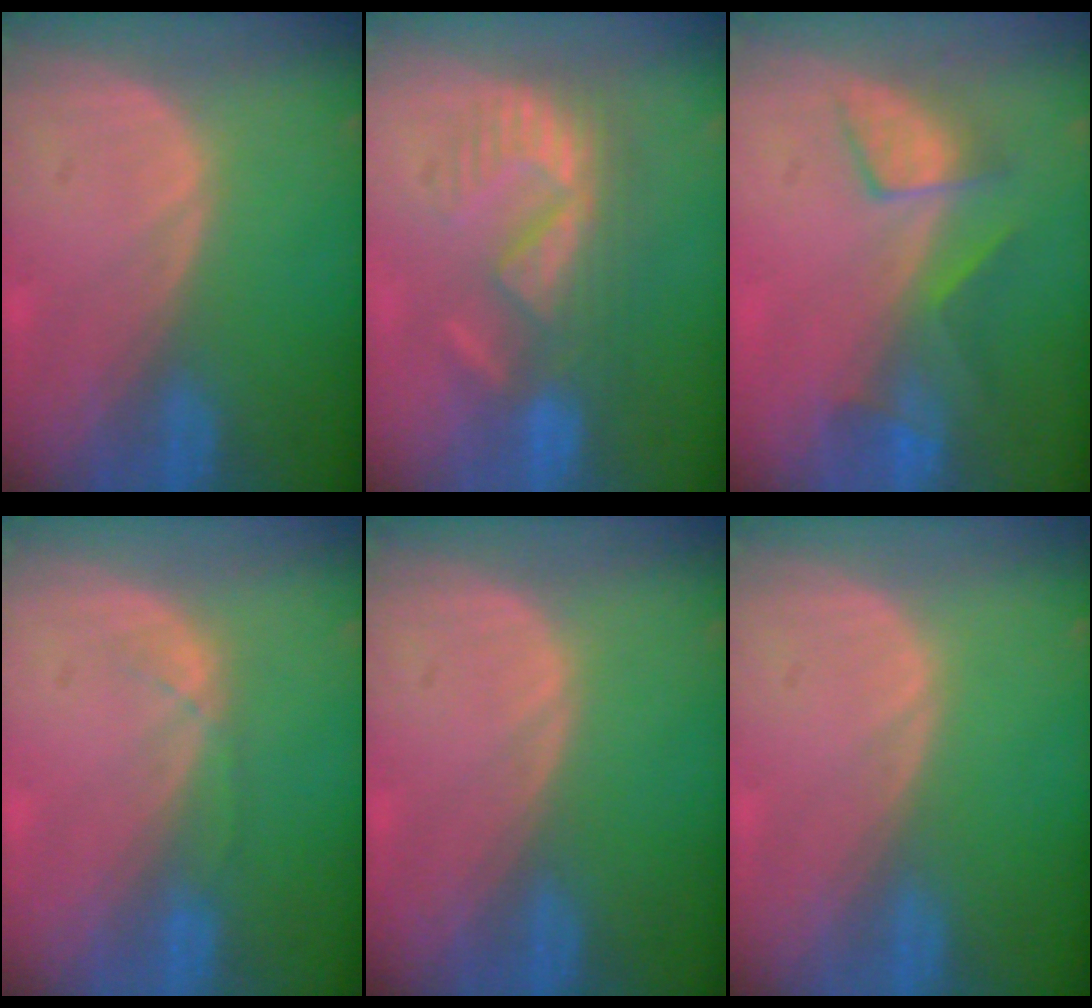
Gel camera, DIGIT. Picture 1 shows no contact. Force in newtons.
{"total": 8.9, "press": 8.1, "slide": 3.6}
{"total": 5.5, "press": 5.4, "slide": 1.1}
{"total": 1.4, "press": 1.3, "slide": 0.3}
{"total": 0.0}
{"total": 0.0}